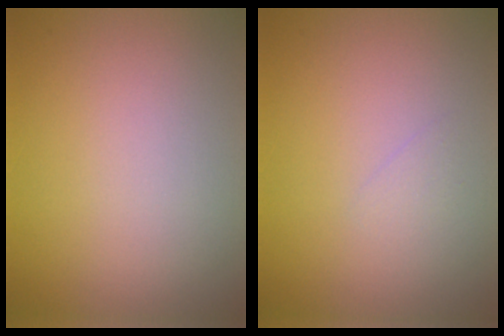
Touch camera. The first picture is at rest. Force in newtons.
{"total": 0.6, "press": 0.6, "slide": 0.0}